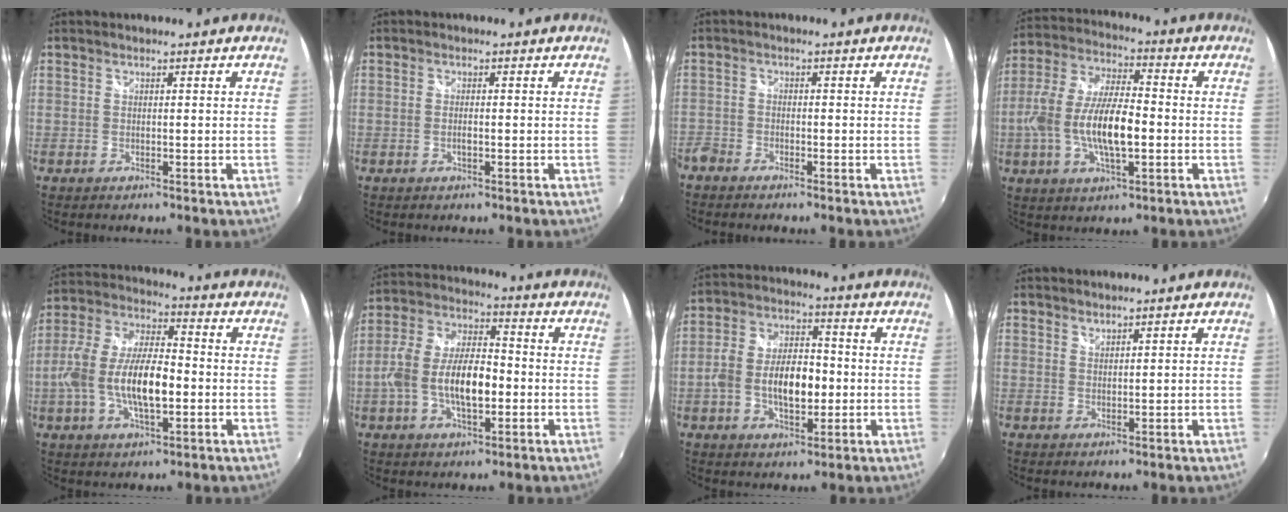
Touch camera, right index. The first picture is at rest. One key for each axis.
{"total": 1.2, "fx": -0.4, "fy": 0.4, "fz": 1.0, "tx": -0.021, "ty": -0.002, "tz": -0.007}
{"total": 4.1, "fx": -3.3, "fy": 2.2, "fz": 0.9, "tx": -0.034, "ty": -0.008, "tz": -0.068}
{"total": 14.2, "fx": -2.7, "fy": 5.3, "fz": 12.9, "tx": -0.259, "ty": -0.002, "tz": -0.050}
{"total": 14.5, "fx": -2.8, "fy": 5.8, "fz": 13.0, "tx": -0.257, "ty": 0.000, "tz": -0.051}
{"total": 12.5, "fx": -2.6, "fy": 5.6, "fz": 10.9, "tx": -0.219, "ty": 0.006, "tz": -0.044}
{"total": 11.4, "fx": -2.0, "fy": 5.7, "fz": 9.6, "tx": -0.190, "ty": 0.007, "tz": -0.033}
{"total": 1.2, "fx": 1.2, "fy": 0.3, "fz": 0.2, "tx": -0.001, "ty": 0.001, "tz": 0.021}